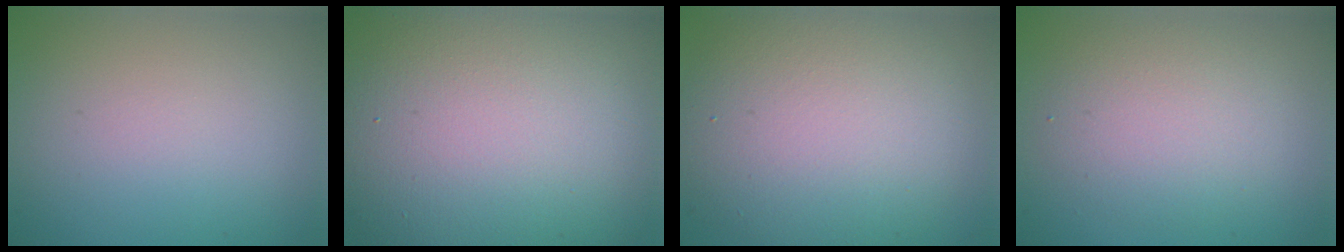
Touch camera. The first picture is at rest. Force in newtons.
{"total": 17.2, "press": 17.2, "slide": 1.3}
{"total": 8.7, "press": 8.7, "slide": 0.6}
{"total": 3.5, "press": 3.4, "slide": 0.4}